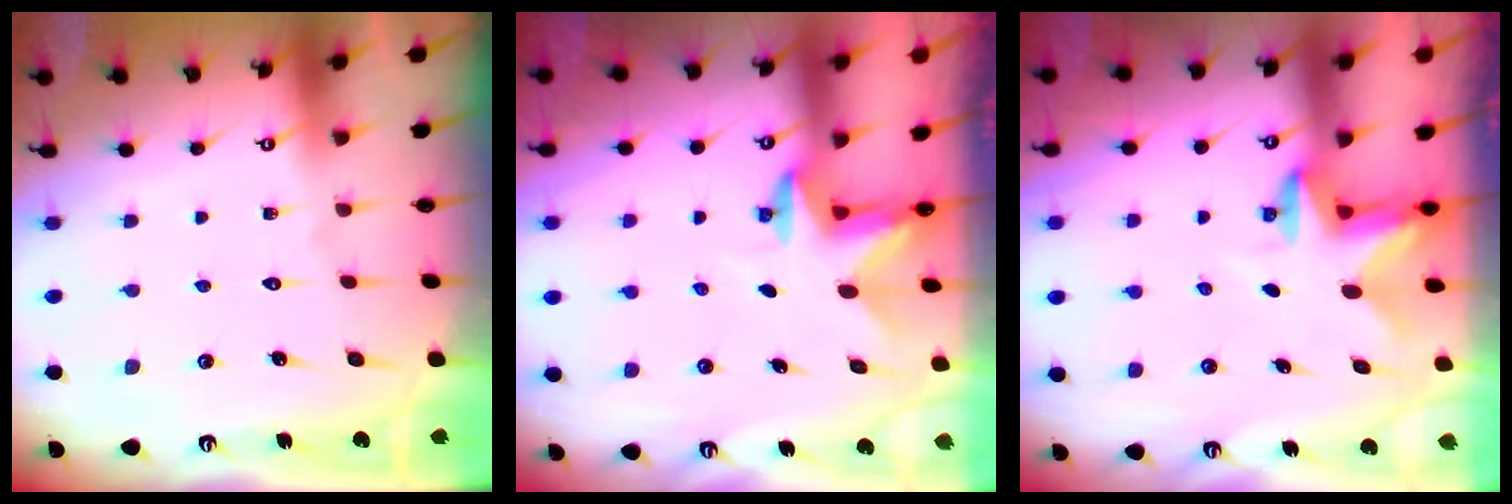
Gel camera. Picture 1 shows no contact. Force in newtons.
{"total": 2.6, "press": 2.5, "slide": 0.4}
{"total": 2.8, "press": 2.7, "slide": 0.5}